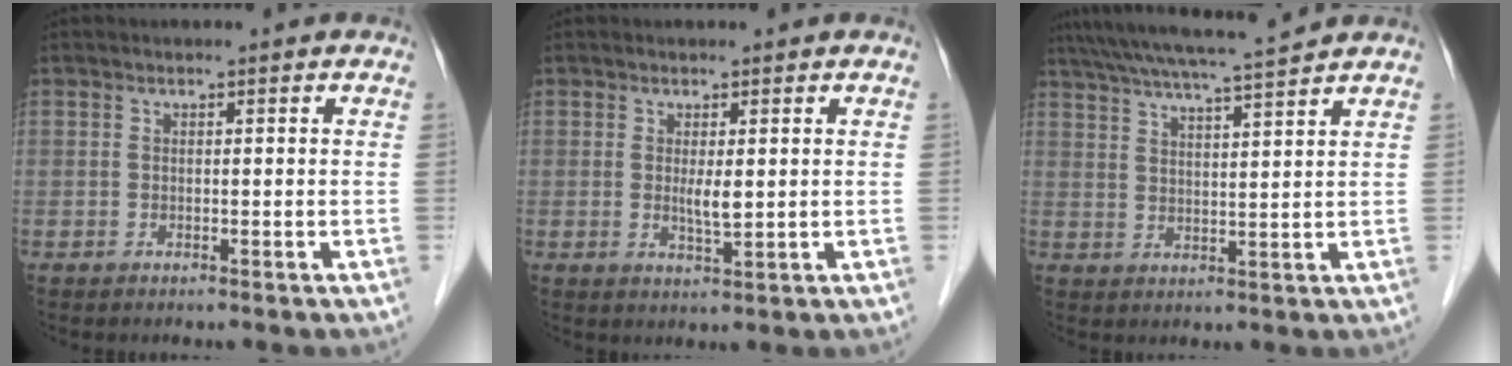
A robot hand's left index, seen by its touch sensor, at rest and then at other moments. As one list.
[{"total": 2.4, "force": [0.3, 0.4, 2.3], "torque": [-0.045, -0.008, 0.010]}, {"total": 11.7, "force": [10.5, -1.1, 4.9], "torque": [-0.089, 0.009, 0.161]}]